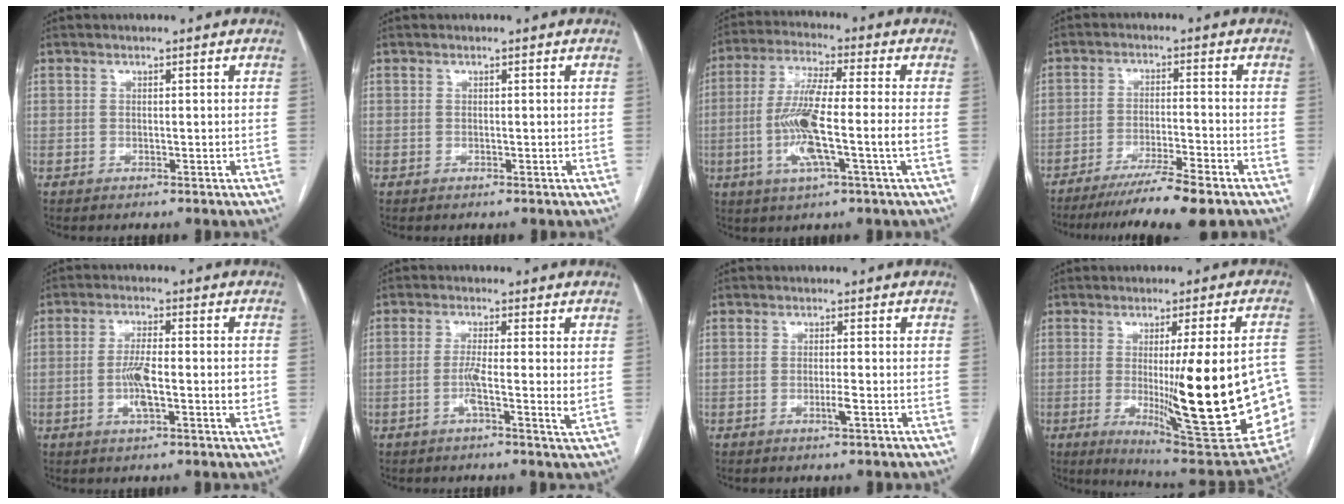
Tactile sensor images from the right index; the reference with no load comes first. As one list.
[{"total": 0.0}, {"total": 11.9, "force": [-2.3, 0.3, 11.6], "torque": [-0.234, -0.002, -0.051]}, {"total": 10.4, "force": [-8.3, -0.7, 6.3], "torque": [-0.087, -0.030, -0.133]}, {"total": 9.3, "force": [-1.4, 1.2, 9.1], "torque": [-0.163, 0.000, -0.027]}, {"total": 4.5, "force": [-0.7, -0.2, 4.4], "torque": [-0.081, -0.005, -0.017]}, {"total": 1.7, "force": [-0.7, -0.1, 1.6], "torque": [-0.032, -0.004, -0.012]}, {"total": 25.0, "force": [-3.4, 2.7, 24.6], "torque": [-0.259, -0.020, -0.033]}]